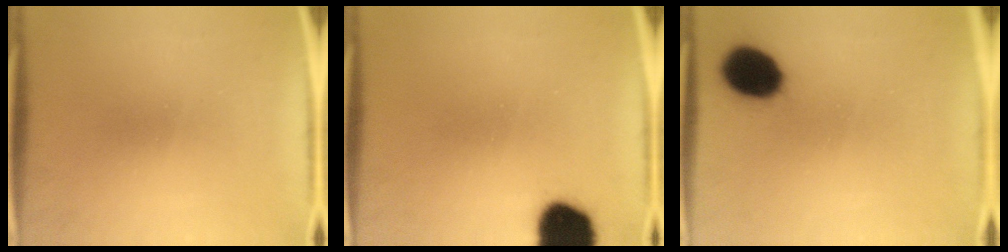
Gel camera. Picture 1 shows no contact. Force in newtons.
{"total": 11.7}
{"total": 10.7}